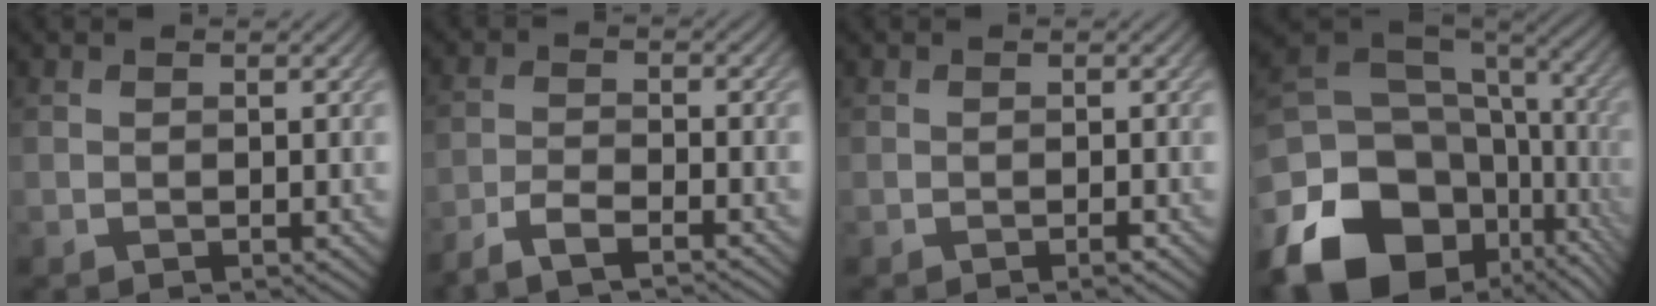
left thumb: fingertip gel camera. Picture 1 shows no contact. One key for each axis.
{"total": 4.6, "fx": -3.7, "fy": 1.0, "fz": 2.7, "tx": -0.052, "ty": -0.003, "tz": -0.078}
{"total": 0.7, "fx": -0.4, "fy": 0.0, "fz": 0.6, "tx": -0.009, "ty": 0.001, "tz": -0.009}
{"total": 20.1, "fx": -8.0, "fy": 14.3, "fz": 11.6, "tx": -0.270, "ty": -0.036, "tz": -0.102}